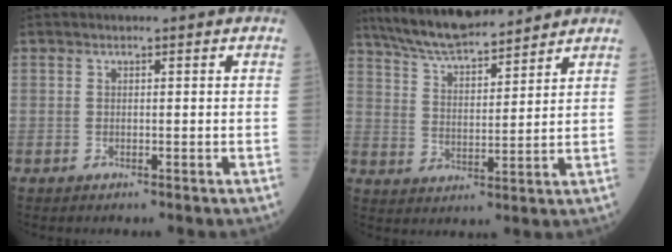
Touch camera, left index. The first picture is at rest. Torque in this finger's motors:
{"motor_torque": [1.05, -1.09, 0.14, 0.04]}